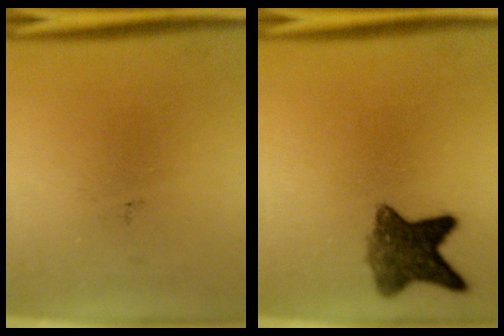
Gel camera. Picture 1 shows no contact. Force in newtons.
{"total": 7.4}